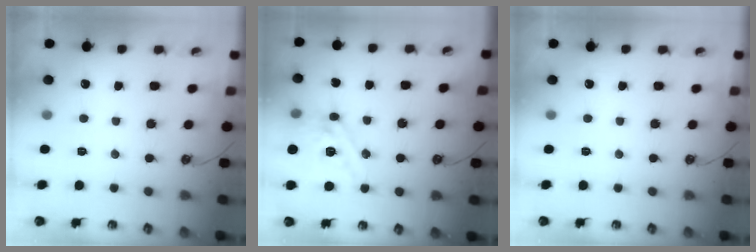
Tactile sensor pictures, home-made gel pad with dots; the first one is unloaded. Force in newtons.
{"total": 15.4, "press": 15.3, "slide": 1.4}
{"total": 0.0}